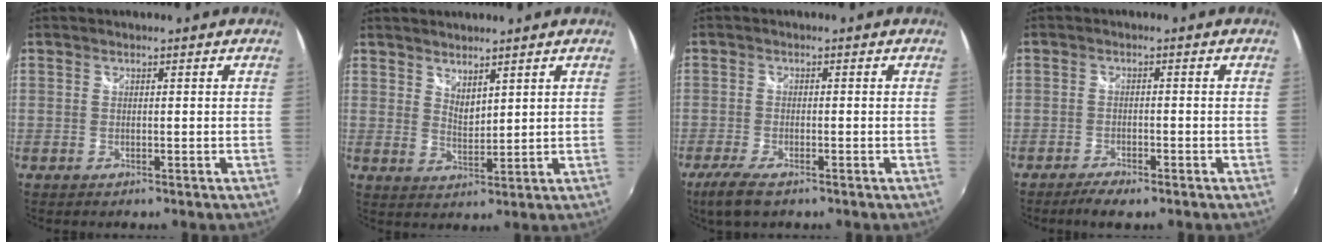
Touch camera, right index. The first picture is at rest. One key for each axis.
{"total": 3.6, "fx": 3.0, "fy": 1.2, "fz": 1.5, "tx": -0.022, "ty": -0.006, "tz": 0.054}
{"total": 5.5, "fx": -3.8, "fy": 1.5, "fz": 3.7, "tx": -0.091, "ty": -0.020, "tz": -0.069}
{"total": 3.9, "fx": -3.0, "fy": 1.1, "fz": 2.3, "tx": -0.058, "ty": -0.004, "tz": -0.055}